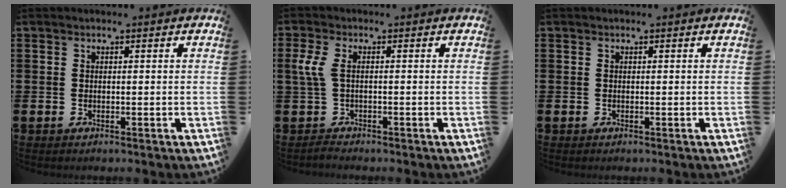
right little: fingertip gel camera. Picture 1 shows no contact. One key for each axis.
{"total": 2.9, "fx": -0.3, "fy": 1.3, "fz": 2.6, "tx": -0.060, "ty": 0.004, "tz": -0.009}
{"total": 0.0}